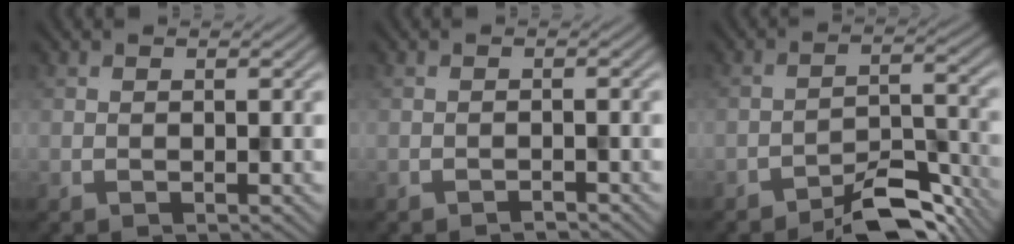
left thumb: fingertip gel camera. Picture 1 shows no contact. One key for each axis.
{"total": 0.8, "fx": -0.8, "fy": 0.1, "fz": 0.2, "tx": -0.001, "ty": 0.002, "tz": -0.016}
{"total": 6.7, "fx": -5.2, "fy": 2.1, "fz": 3.7, "tx": -0.050, "ty": 0.009, "tz": -0.087}